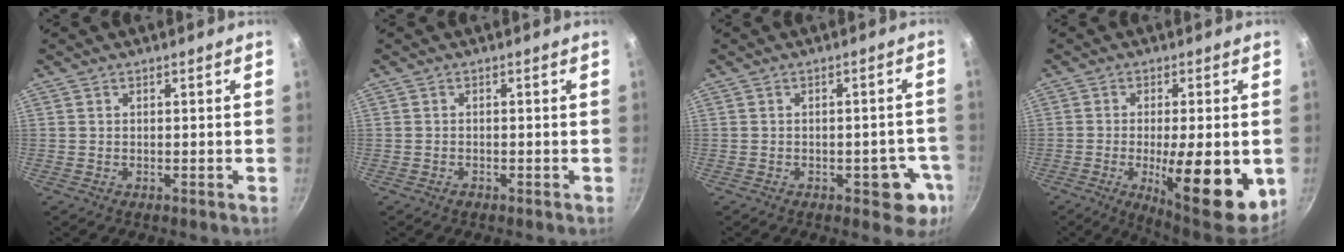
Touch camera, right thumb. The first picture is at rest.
{"total": 0.7, "force": [-0.6, 0.3, 0.3], "torque": [-0.009, 0.005, -0.011]}
{"total": 7.5, "force": [-2.9, 3.9, 5.7], "torque": [-0.022, 0.016, -0.032]}
{"total": 17.0, "force": [-3.9, 4.8, 15.9], "torque": [-0.205, -0.001, -0.046]}